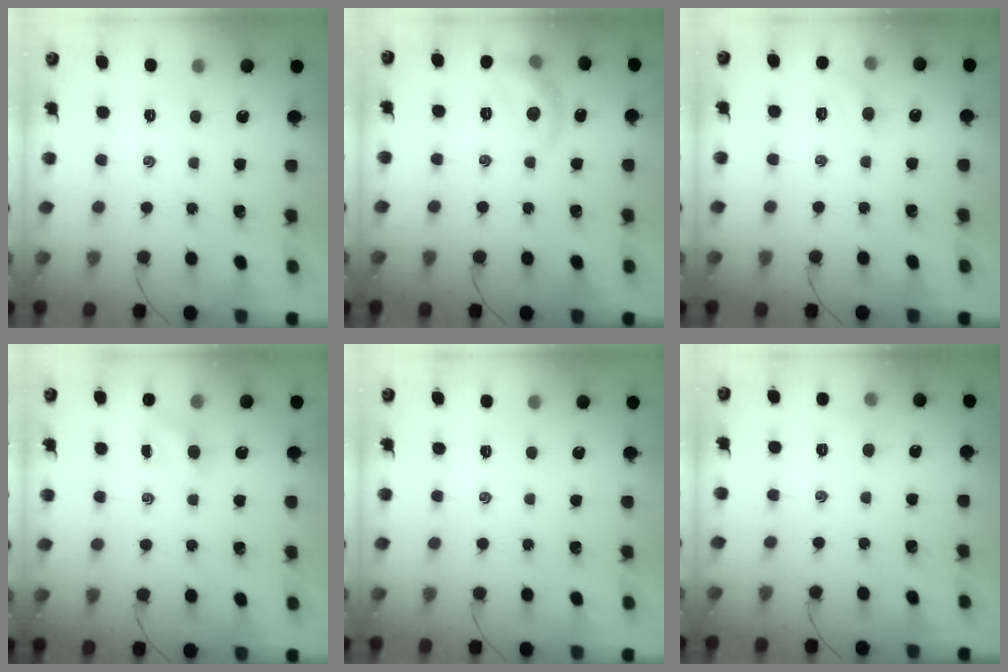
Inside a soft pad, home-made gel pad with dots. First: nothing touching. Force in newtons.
{"total": 10.1, "press": 10.1, "slide": 0.2}
{"total": 4.5, "press": 4.3, "slide": 1.2}
{"total": 4.8, "press": 4.6, "slide": 1.0}
{"total": 0.0}
{"total": 4.3, "press": 4.1, "slide": 1.2}